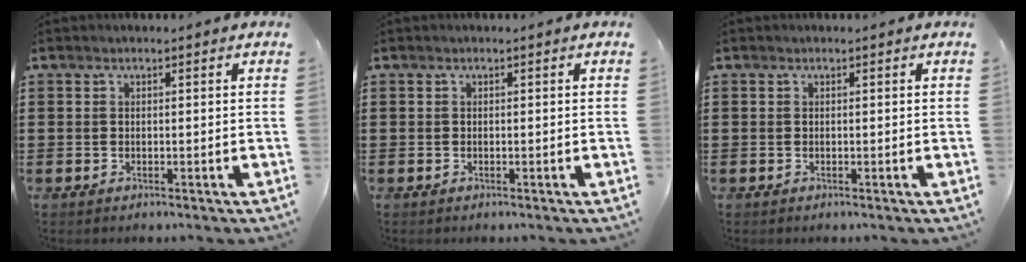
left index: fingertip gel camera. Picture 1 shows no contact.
{"total": 0.0}
{"total": 0.0}